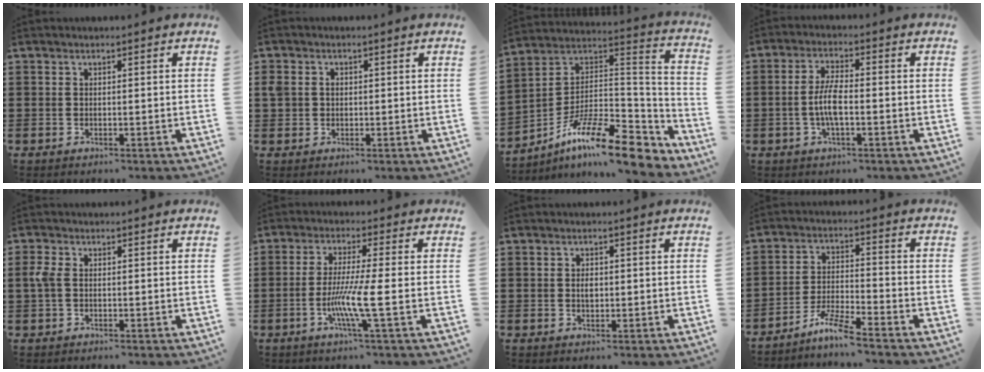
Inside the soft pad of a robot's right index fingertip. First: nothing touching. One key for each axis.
{"total": 2.1, "fx": 0.4, "fy": 1.8, "fz": 1.0, "tx": -0.025, "ty": 0.010, "tz": 0.005}
{"total": 15.1, "fx": -10.4, "fy": 3.7, "fz": 10.3, "tx": -0.183, "ty": 0.024, "tz": -0.183}
{"total": 5.2, "fx": -1.1, "fy": 1.3, "fz": 4.9, "tx": -0.116, "ty": -0.008, "tz": -0.029}
{"total": 2.7, "fx": 0.0, "fy": 1.6, "fz": 2.2, "tx": -0.069, "ty": -0.001, "tz": -0.009}
{"total": 7.5, "fx": -2.0, "fy": -0.2, "fz": 7.2, "tx": -0.145, "ty": -0.021, "tz": -0.041}
{"total": 1.7, "fx": 0.0, "fy": 0.8, "fz": 1.4, "tx": -0.031, "ty": 0.003, "tz": -0.001}
{"total": 5.8, "fx": -5.0, "fy": -0.3, "fz": 2.9, "tx": -0.071, "ty": -0.013, "tz": -0.099}